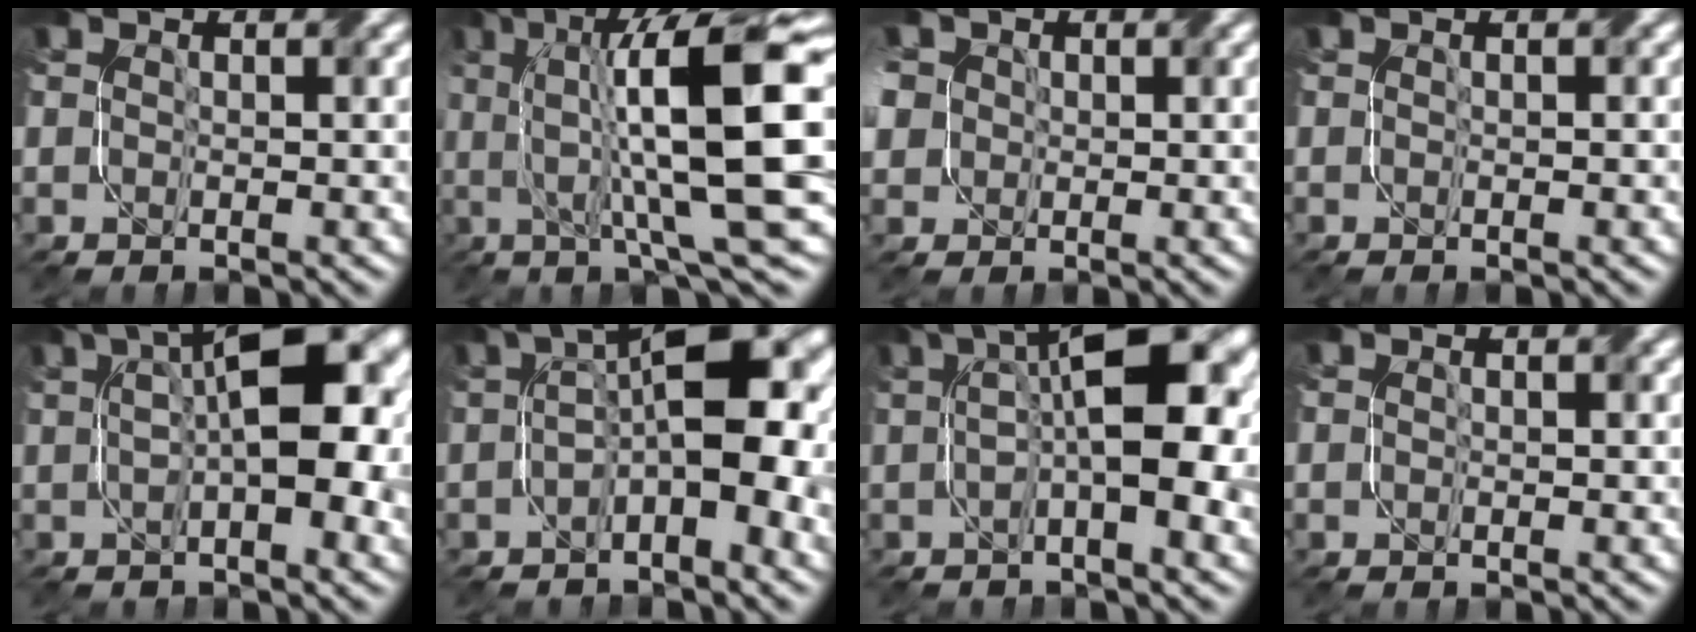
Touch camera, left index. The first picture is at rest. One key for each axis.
{"total": 14.5, "fx": 2.2, "fy": 4.0, "fz": 13.7, "tx": -0.213, "ty": 0.007, "tz": 0.034}
{"total": 6.0, "fx": 1.3, "fy": 5.0, "fz": 3.0, "tx": -0.077, "ty": 0.028, "tz": 0.005}
{"total": 0.6, "fx": -0.1, "fy": 0.1, "fz": 0.6, "tx": -0.011, "ty": -0.004, "tz": -0.005}
{"total": 10.7, "fx": 2.0, "fy": 3.9, "fz": 9.8, "tx": -0.148, "ty": 0.015, "tz": 0.031}
{"total": 10.2, "fx": -0.3, "fy": 3.6, "fz": 9.6, "tx": -0.146, "ty": 0.022, "tz": -0.011}
{"total": 11.8, "fx": 1.7, "fy": 3.7, "fz": 11.0, "tx": -0.172, "ty": 0.016, "tz": 0.027}
{"total": 0.0}